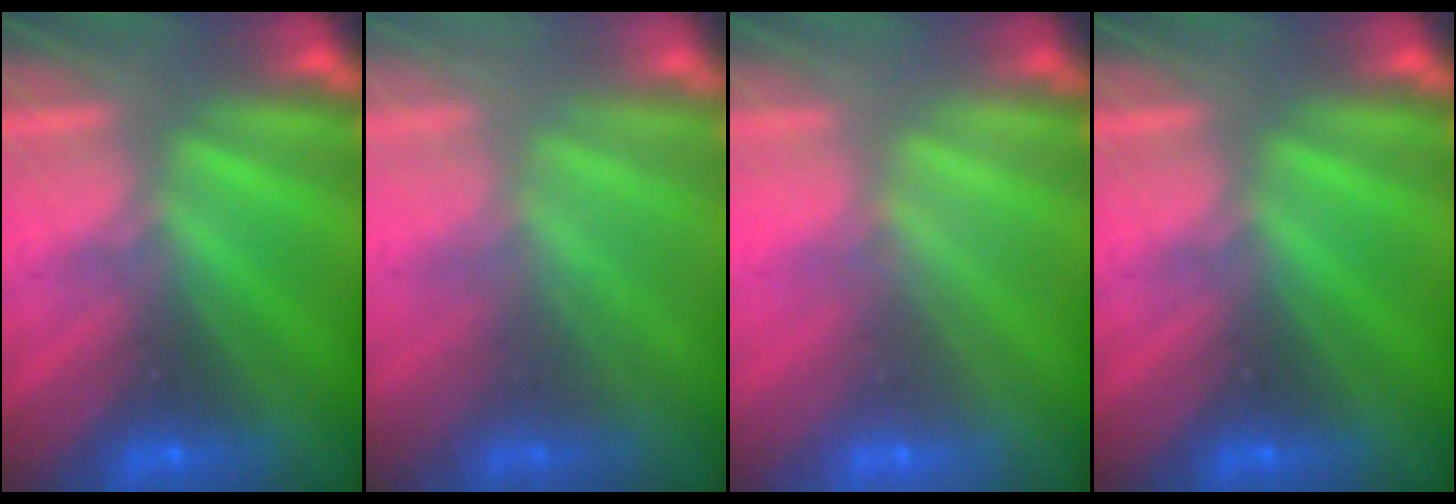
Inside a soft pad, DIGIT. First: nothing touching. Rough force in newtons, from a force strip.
{"total": 2.0}
{"total": 1.9}
{"total": 0.0}